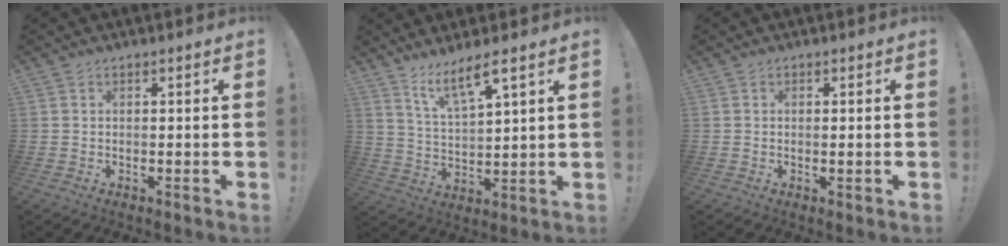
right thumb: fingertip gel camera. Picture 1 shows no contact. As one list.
[{"total": 8.6, "force": [6.5, 1.4, 5.5], "torque": [-0.096, -0.039, 0.111]}, {"total": 0.6, "force": [0.3, 0.0, 0.6], "torque": [-0.005, -0.004, 0.004]}]